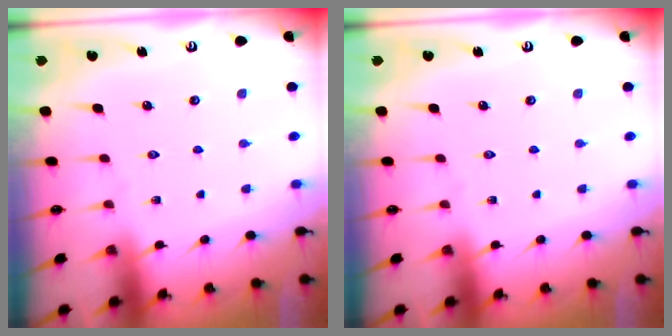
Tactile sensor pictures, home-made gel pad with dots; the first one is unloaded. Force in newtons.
{"total": 0.0}